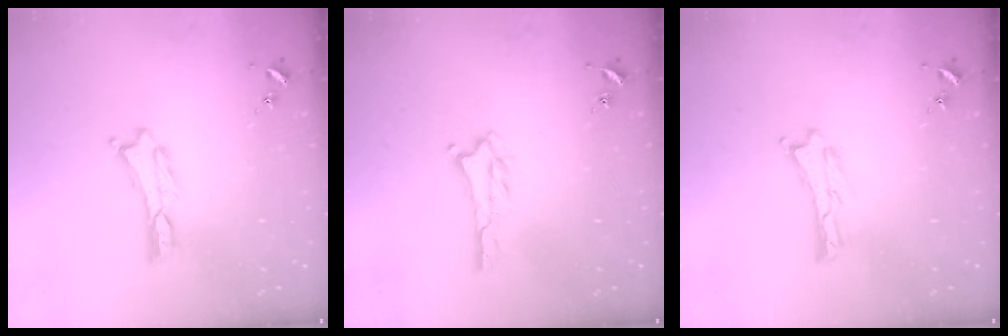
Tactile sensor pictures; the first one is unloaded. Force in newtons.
{"total": 2.1, "press": 2.1, "slide": 0.3}
{"total": 0.0}